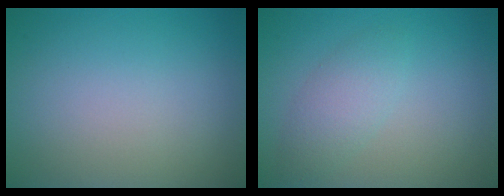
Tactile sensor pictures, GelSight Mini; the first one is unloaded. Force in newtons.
{"total": 2.5, "press": 2.5, "slide": 0.1}